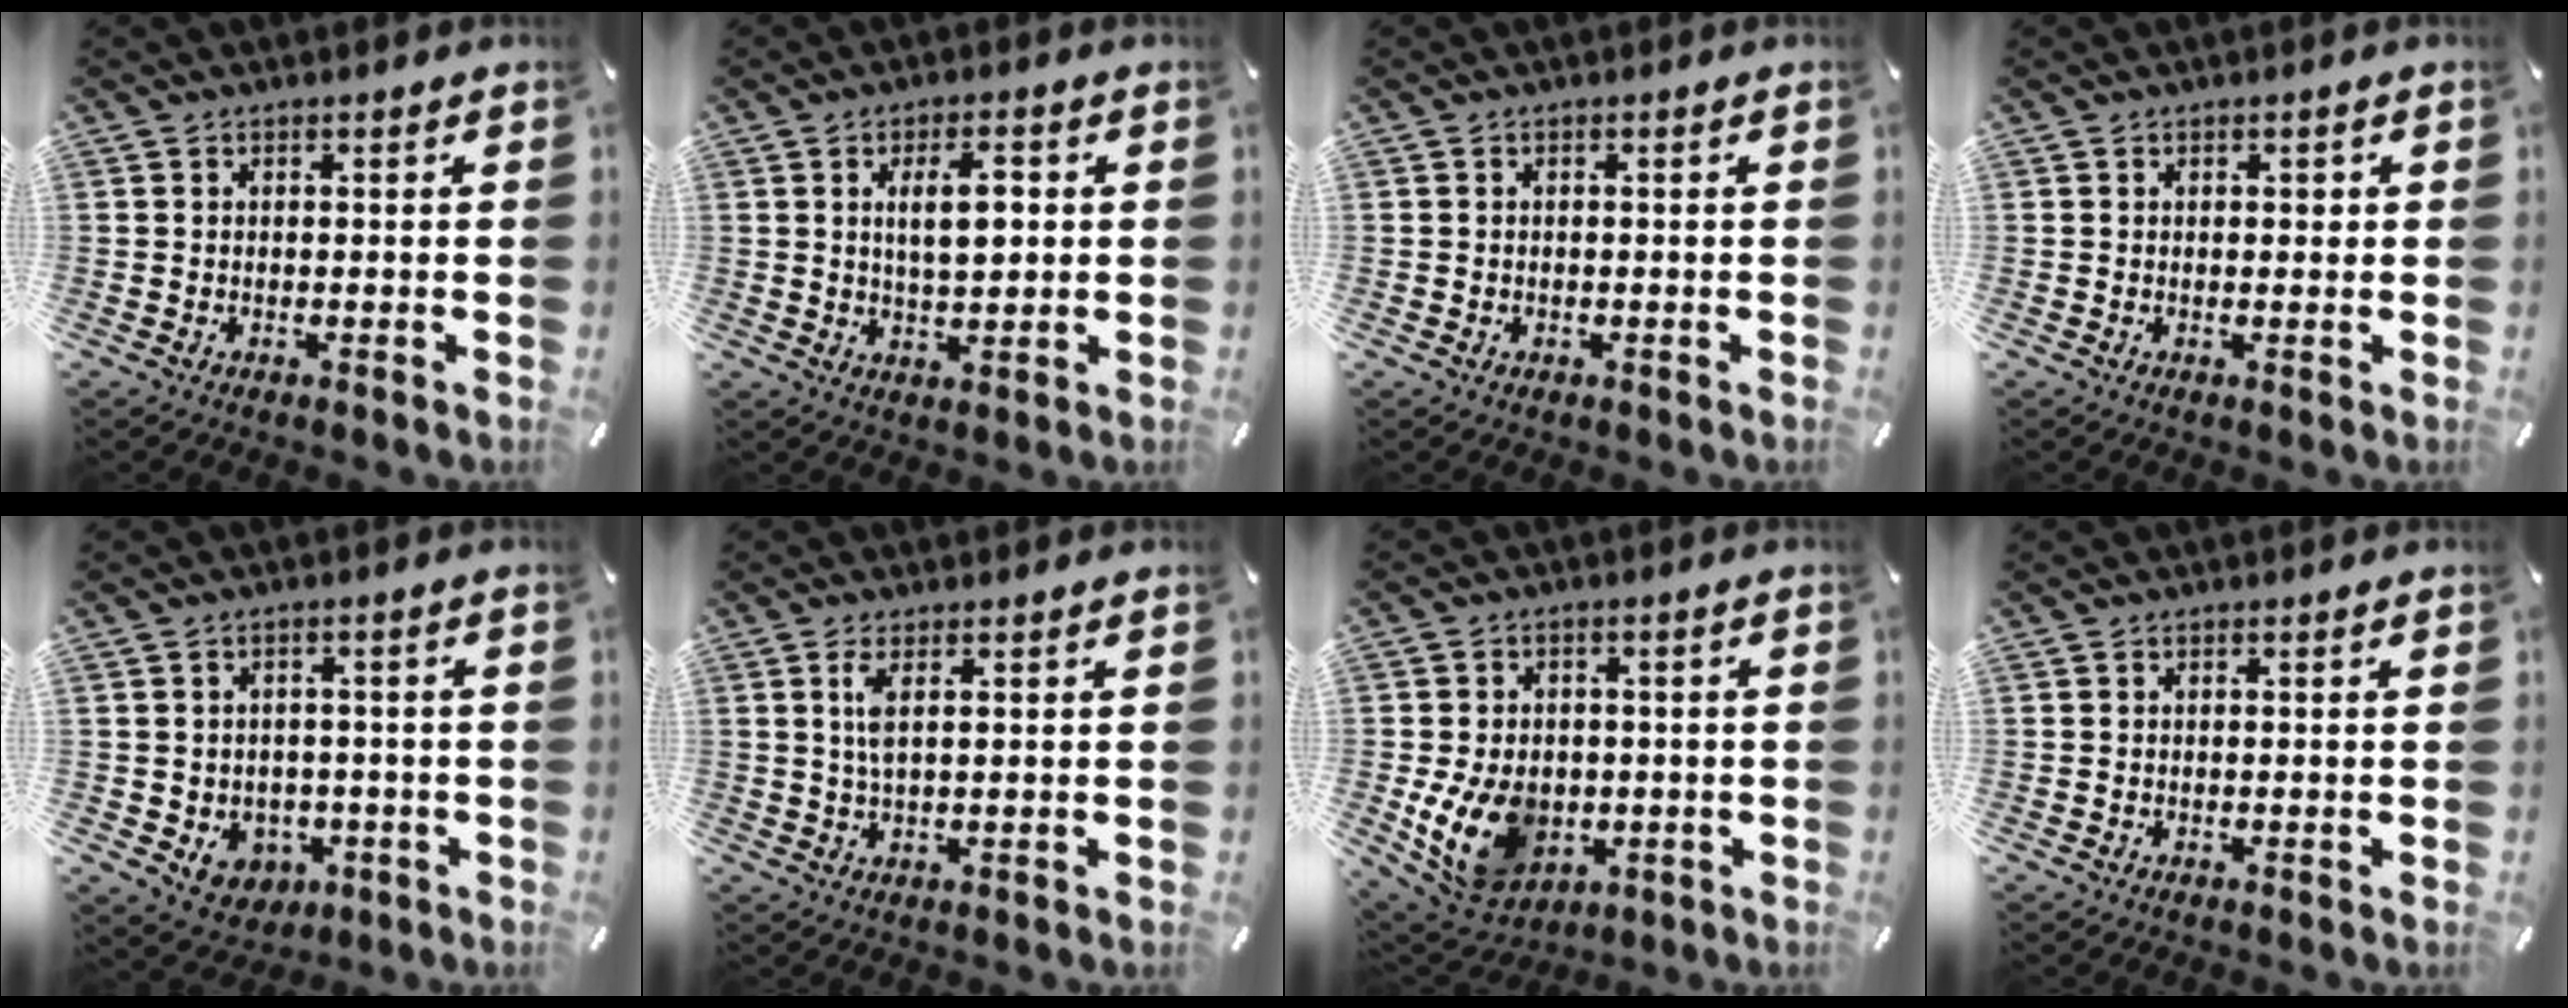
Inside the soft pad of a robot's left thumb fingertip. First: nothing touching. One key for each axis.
{"total": 8.0, "fx": 1.6, "fy": 3.8, "fz": 6.9, "tx": -0.122, "ty": 0.001, "tz": 0.019}
{"total": 0.6, "fx": -0.1, "fy": 0.6, "fz": 0.2, "tx": -0.004, "ty": 0.004, "tz": -0.004}
{"total": 1.0, "fx": 0.3, "fy": 0.8, "fz": 0.5, "tx": -0.001, "ty": 0.001, "tz": 0.002}
{"total": 5.9, "fx": -1.0, "fy": 5.4, "fz": 2.0, "tx": -0.023, "ty": 0.000, "tz": -0.016}
{"total": 3.7, "fx": 1.1, "fy": 1.0, "fz": 3.4, "tx": -0.079, "ty": 0.000, "tz": 0.015}
{"total": 13.1, "fx": -2.9, "fy": 10.0, "fz": 8.0, "tx": -0.159, "ty": 0.002, "tz": -0.048}
{"total": 0.0}